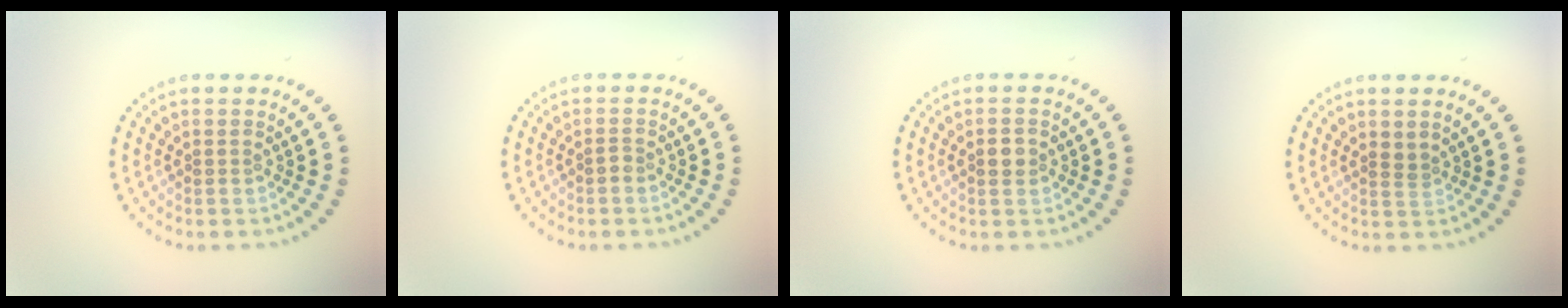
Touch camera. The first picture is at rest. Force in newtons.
{"total": 0.6, "press": 0.5, "slide": 0.4}
{"total": 1.5, "press": 1.4, "slide": 0.2}
{"total": 1.1, "press": 0.9, "slide": 0.7}